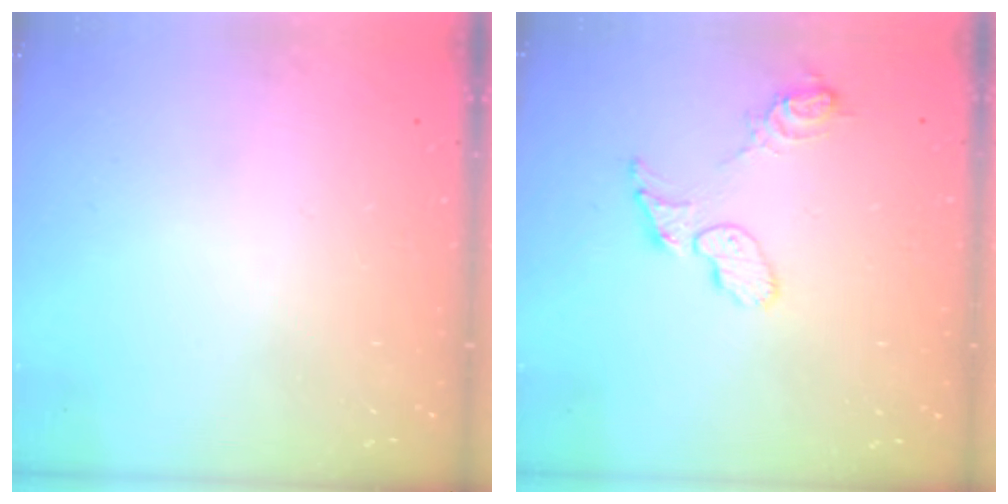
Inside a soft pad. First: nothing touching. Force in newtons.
{"total": 7.7, "press": 7.7, "slide": 0.4}